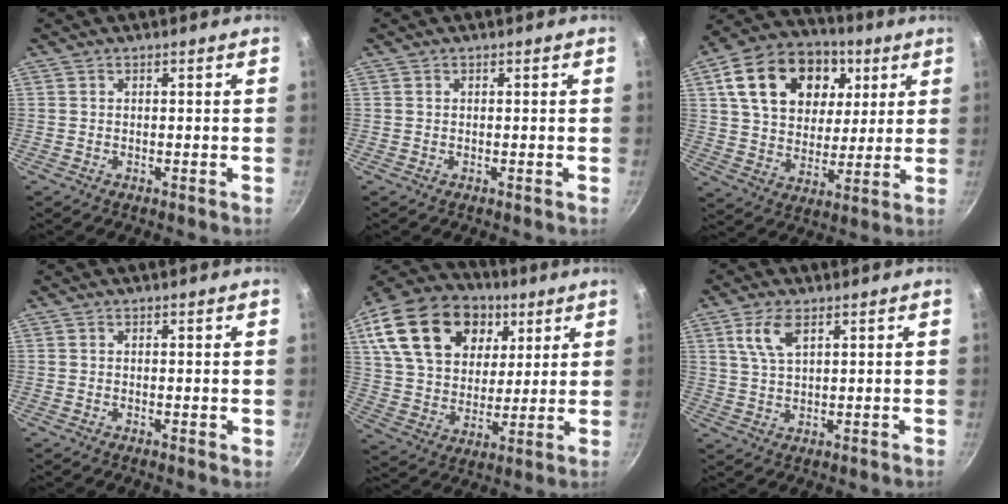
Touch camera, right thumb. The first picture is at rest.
{"total": 0.0}
{"total": 21.2, "force": [7.4, 15.3, 12.7], "torque": [-0.202, 0.003, 0.121]}
{"total": 0.6, "force": [0.1, 0.2, 0.5], "torque": [-0.006, -0.002, 0.000]}
{"total": 25.3, "force": [10.6, 17.4, 15.0], "torque": [-0.256, -0.008, 0.186]}
{"total": 5.9, "force": [2.8, 2.7, 4.5], "torque": [-0.087, -0.005, 0.058]}